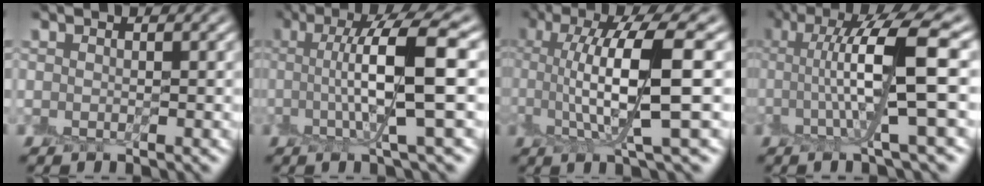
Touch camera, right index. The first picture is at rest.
{"total": 7.8, "force": [0.7, 1.3, 7.7], "torque": [-0.122, 0.011, 0.011]}
{"total": 8.7, "force": [1.7, 2.1, 8.2], "torque": [-0.144, 0.003, 0.034]}
{"total": 8.5, "force": [1.0, 1.5, 8.3], "torque": [-0.137, 0.007, 0.017]}